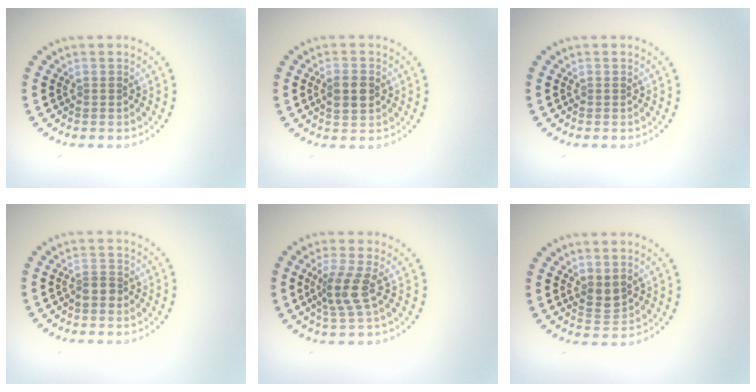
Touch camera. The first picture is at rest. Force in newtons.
{"total": 2.4, "press": 2.4, "slide": 0.1}
{"total": 0.0}
{"total": 1.5, "press": 1.2, "slide": 0.9}
{"total": 2.8, "press": 2.2, "slide": 1.8}
{"total": 1.7, "press": 1.6, "slide": 0.7}